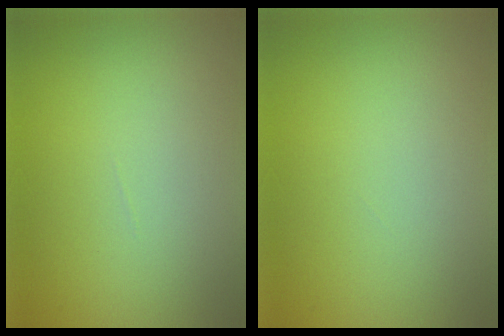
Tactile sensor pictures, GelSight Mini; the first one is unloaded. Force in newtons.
{"total": 0.0}